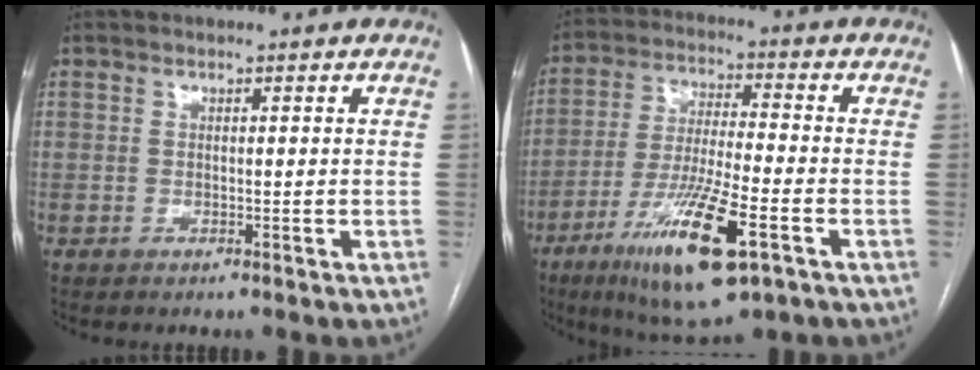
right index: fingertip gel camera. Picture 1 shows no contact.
{"total": 15.4, "force": [-7.5, 2.6, 13.2], "torque": [-0.254, -0.028, -0.126]}